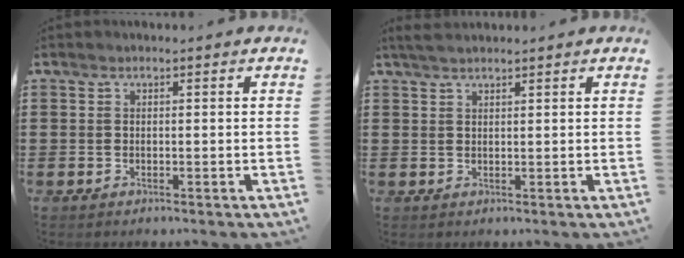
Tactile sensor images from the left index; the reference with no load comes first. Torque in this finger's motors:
{"motor_torque": [0.19, 0.11, 0.10, 0.02]}